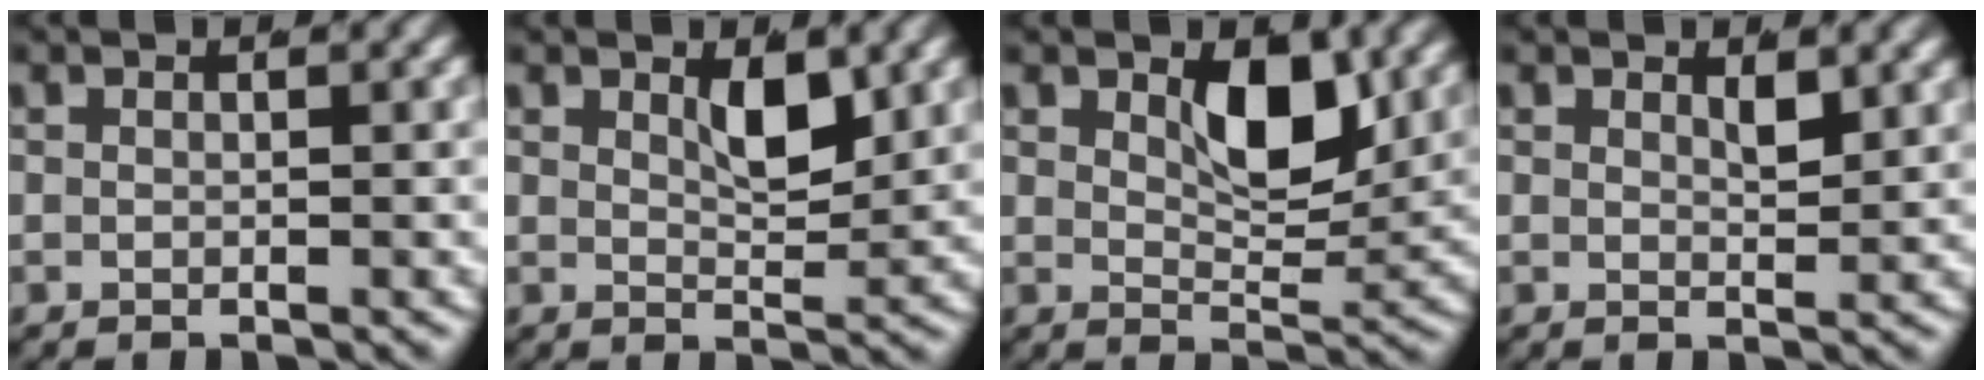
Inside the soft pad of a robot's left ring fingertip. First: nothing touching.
{"total": 2.6, "force": [1.5, 0.5, 2.0], "torque": [-0.030, -0.023, 0.037]}
{"total": 5.2, "force": [2.8, 2.2, 3.8], "torque": [-0.061, -0.025, 0.057]}
{"total": 1.4, "force": [1.1, 0.0, 0.9], "torque": [-0.011, -0.015, 0.025]}